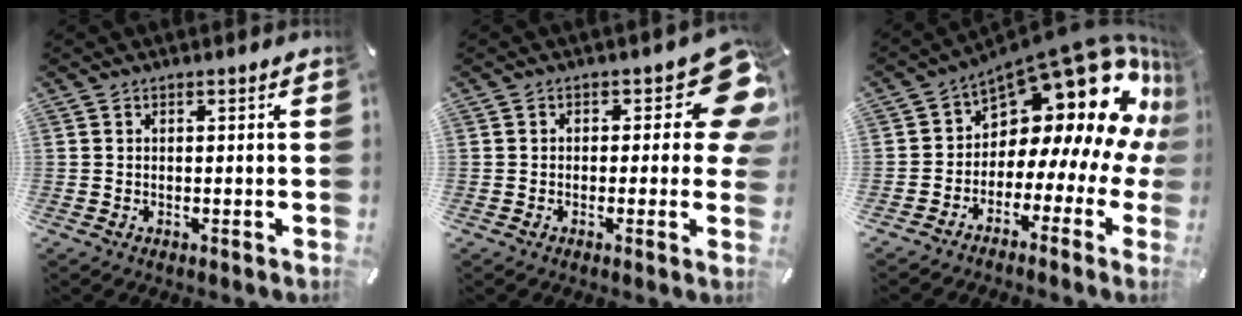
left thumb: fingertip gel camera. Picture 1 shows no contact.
{"total": 11.9, "force": [3.6, 5.6, 9.8], "torque": [-0.116, -0.023, 0.064]}
{"total": 19.0, "force": [9.6, 9.8, 13.2], "torque": [-0.198, -0.087, 0.167]}